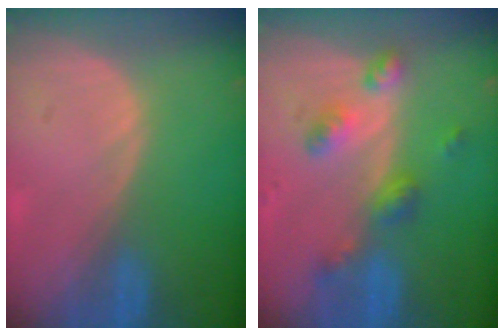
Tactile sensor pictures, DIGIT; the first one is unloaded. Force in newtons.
{"total": 6.0, "press": 5.3, "slide": 2.8}